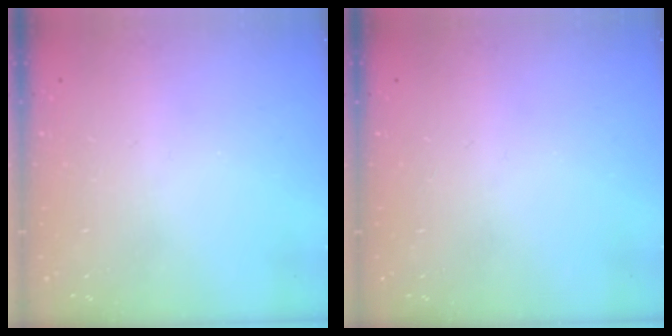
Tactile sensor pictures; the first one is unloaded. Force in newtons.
{"total": 0.0}